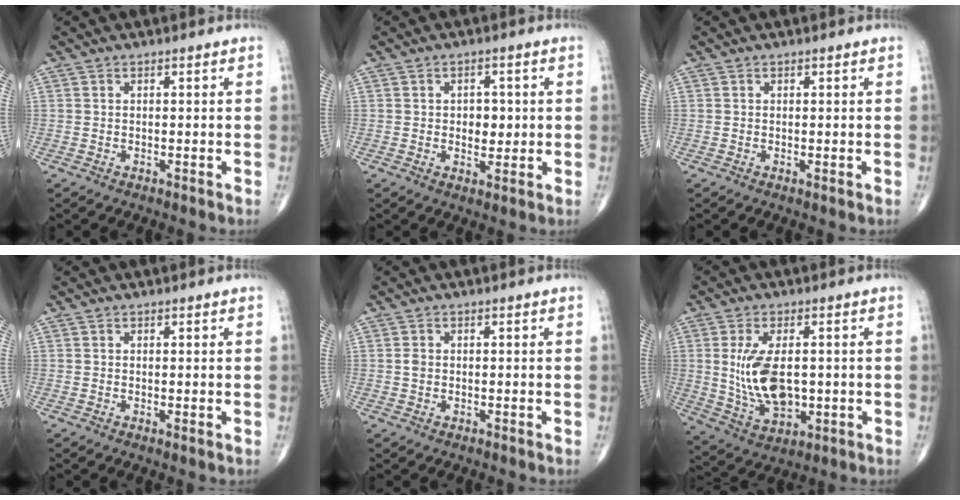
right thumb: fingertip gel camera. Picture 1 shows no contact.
{"total": 4.2, "force": [0.3, 2.9, 3.0], "torque": [-0.021, -0.001, 0.007]}
{"total": 0.0}
{"total": 0.5, "force": [0.0, 0.2, 0.5], "torque": [-0.012, -0.004, -0.002]}
{"total": 1.1, "force": [-0.1, 0.9, 0.6], "torque": [-0.010, 0.001, -0.001]}
{"total": 11.5, "force": [0.5, 6.3, 9.6], "torque": [-0.177, -0.012, 0.024]}